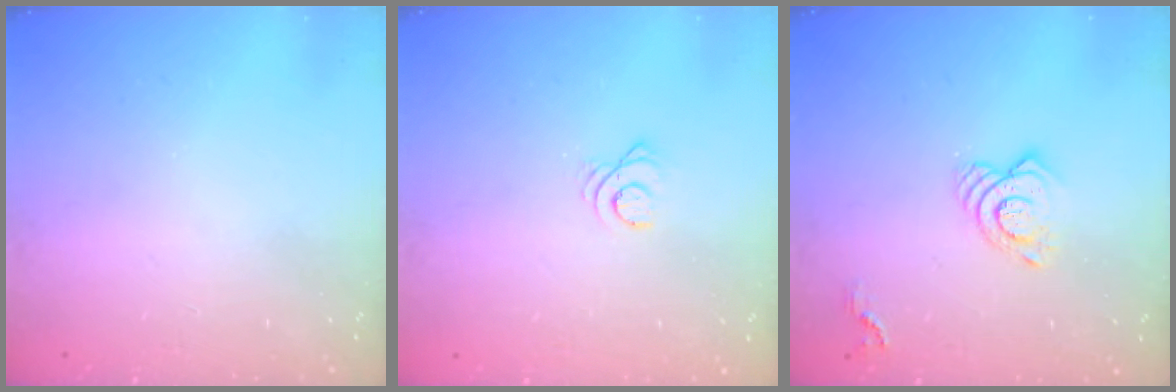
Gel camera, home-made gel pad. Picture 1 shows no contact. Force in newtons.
{"total": 2.3, "press": 2.3, "slide": 0.3}
{"total": 9.4, "press": 9.4, "slide": 1.0}